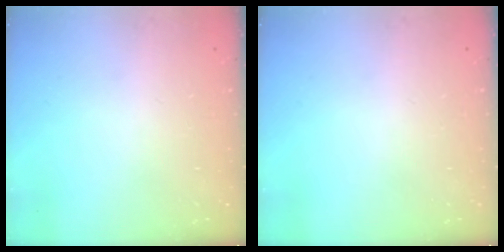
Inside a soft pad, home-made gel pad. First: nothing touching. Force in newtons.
{"total": 0.0}